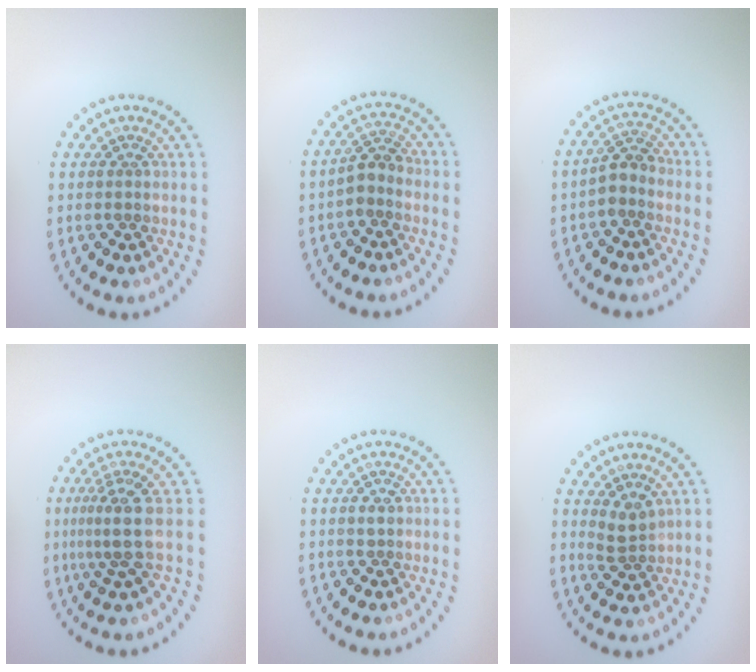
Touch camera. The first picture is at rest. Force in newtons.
{"total": 2.4, "press": 2.2, "slide": 1.1}
{"total": 2.4, "press": 2.2, "slide": 1.1}
{"total": 3.0, "press": 2.1, "slide": 2.1}
{"total": 0.5, "press": 0.5, "slide": 0.2}
{"total": 2.0, "press": 1.7, "slide": 1.1}